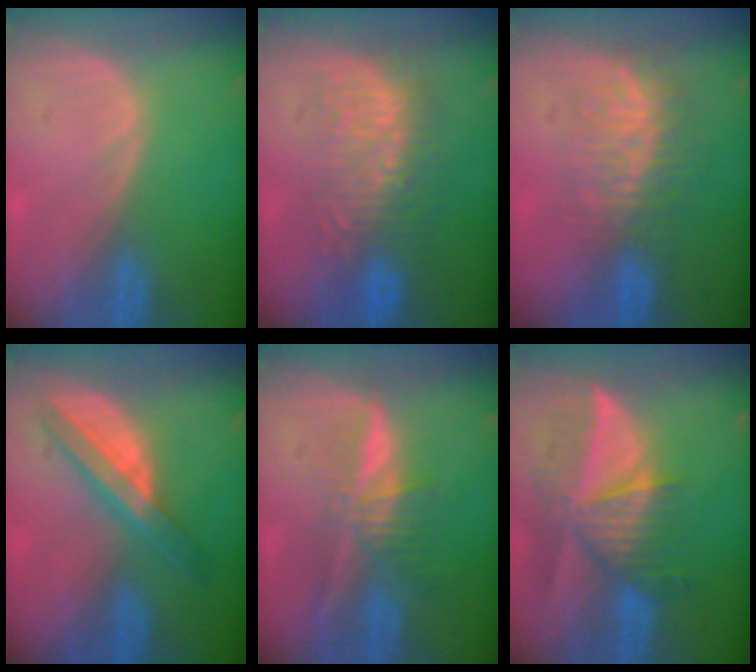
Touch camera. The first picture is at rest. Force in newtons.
{"total": 8.9, "press": 8.6, "slide": 2.2}
{"total": 8.0, "press": 7.3, "slide": 3.3}
{"total": 5.9, "press": 5.9, "slide": 0.1}
{"total": 6.4, "press": 5.7, "slide": 3.1}
{"total": 9.5, "press": 8.5, "slide": 4.3}